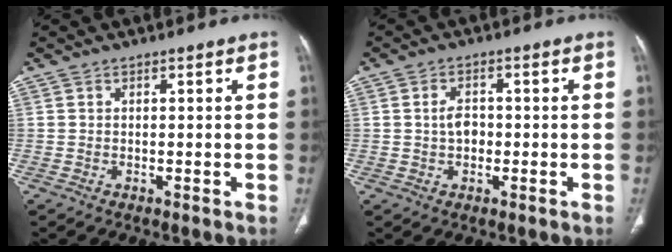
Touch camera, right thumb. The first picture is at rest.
{"total": 6.1, "force": [0.3, 4.0, 4.6], "torque": [-0.077, 0.004, 0.009]}